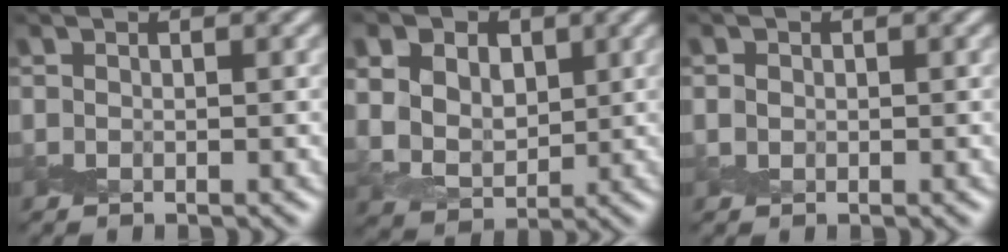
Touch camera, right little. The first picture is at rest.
{"total": 11.3, "force": [4.3, 8.4, 6.1], "torque": [-0.110, 0.031, 0.060]}
{"total": 0.8, "force": [0.1, 0.8, 0.3], "torque": [-0.005, -0.001, 0.000]}